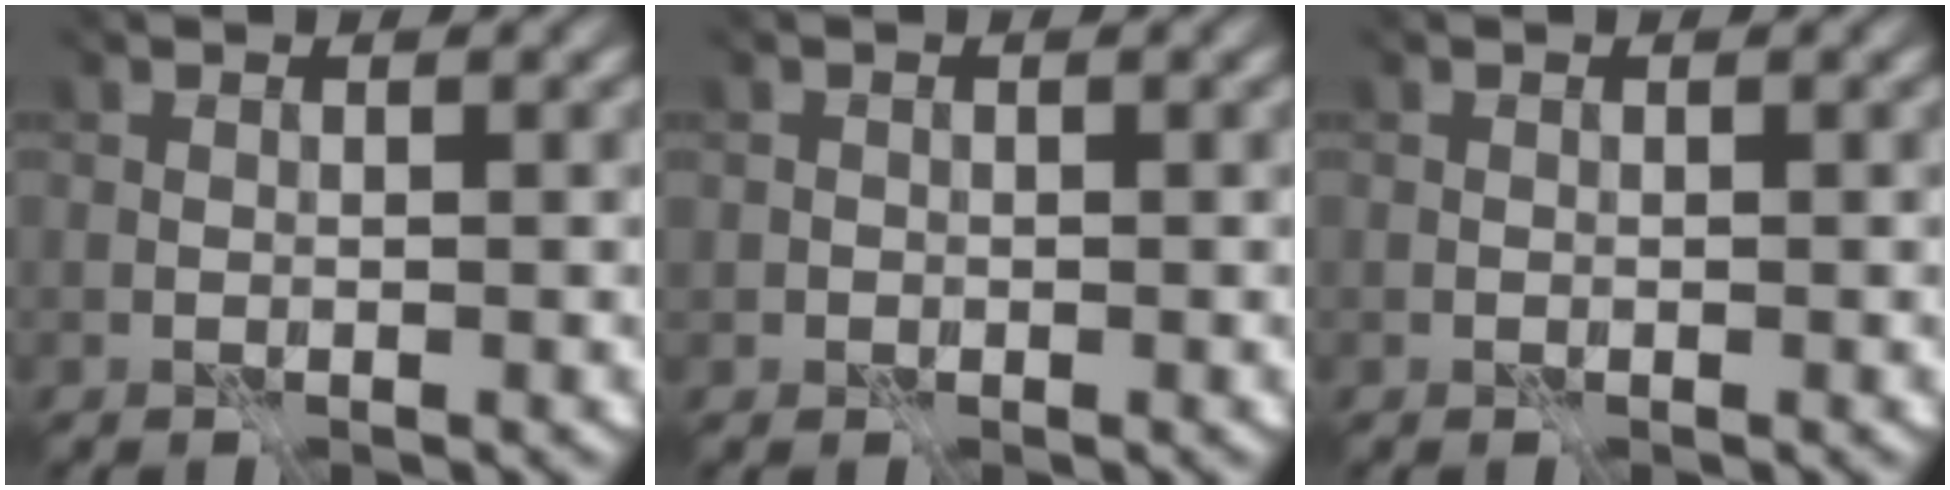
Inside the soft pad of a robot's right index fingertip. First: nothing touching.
{"total": 0.6, "force": [-0.1, 0.3, -0.5], "torque": [0.010, 0.000, -0.004]}
{"total": 0.0}